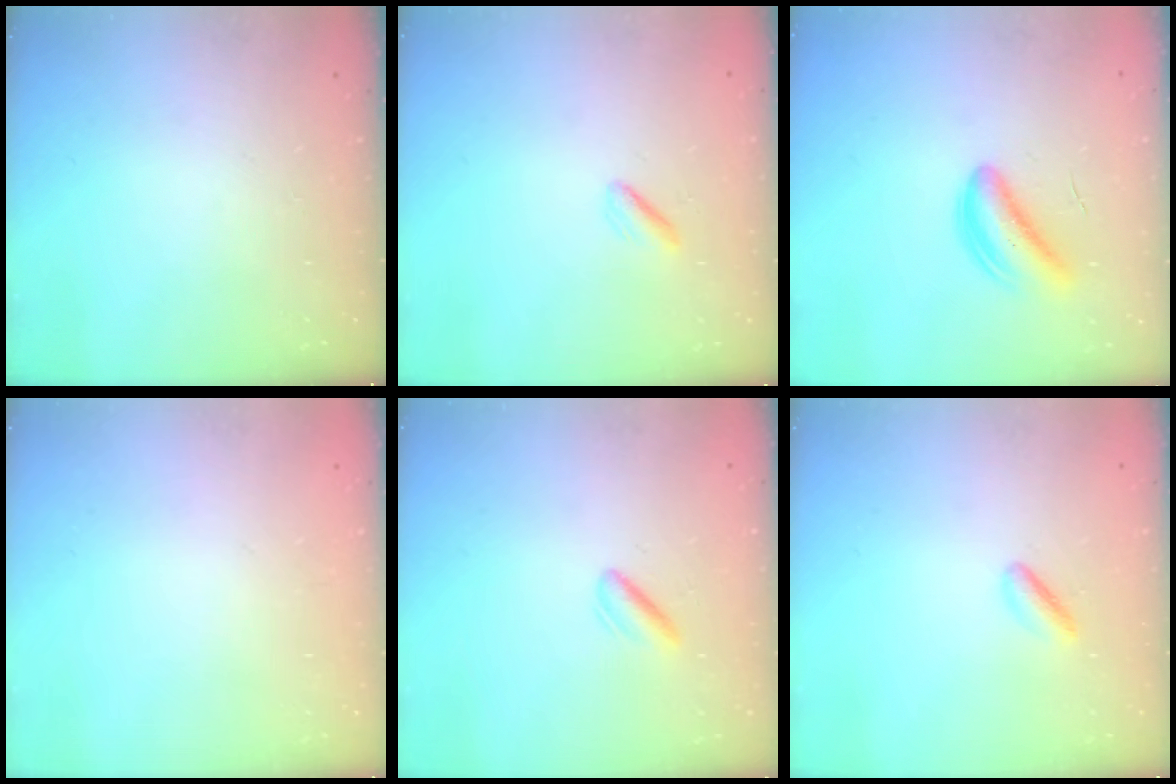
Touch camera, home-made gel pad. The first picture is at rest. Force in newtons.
{"total": 2.0, "press": 2.0, "slide": 0.6}
{"total": 5.6, "press": 5.5, "slide": 1.3}
{"total": 2.1, "press": 2.1, "slide": 0.1}
{"total": 2.1, "press": 1.9, "slide": 1.0}
{"total": 3.5, "press": 3.4, "slide": 0.7}